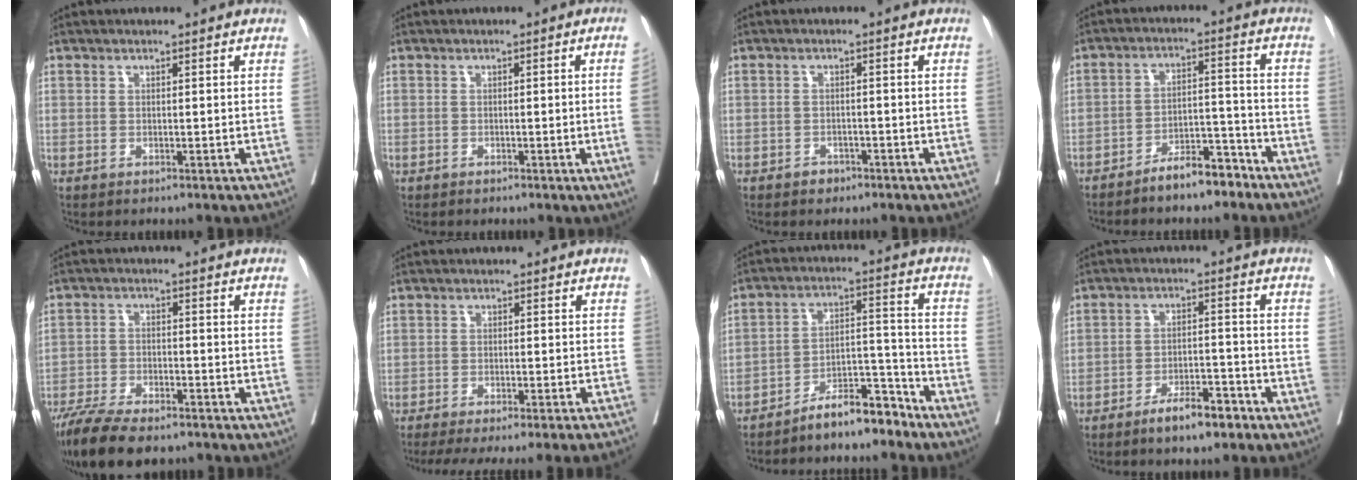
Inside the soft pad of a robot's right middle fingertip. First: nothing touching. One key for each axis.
{"total": 3.4, "fx": -0.7, "fy": -1.2, "fz": 3.0, "tx": -0.039, "ty": -0.003, "tz": -0.009}
{"total": 1.7, "fx": -1.3, "fy": 1.1, "fz": 0.4, "tx": -0.007, "ty": 0.005, "tz": -0.017}
{"total": 6.4, "fx": -5.3, "fy": 1.8, "fz": 3.0, "tx": -0.048, "ty": 0.012, "tz": -0.092}
{"total": 12.7, "fx": -10.3, "fy": 3.4, "fz": 6.6, "tx": -0.110, "ty": -0.018, "tz": -0.167}
{"total": 15.3, "fx": -13.5, "fy": -1.4, "fz": 7.1, "tx": -0.082, "ty": -0.039, "tz": -0.182}
{"total": 8.2, "fx": -7.2, "fy": 1.9, "fz": 3.5, "tx": -0.054, "ty": 0.027, "tz": -0.125}
{"total": 5.9, "fx": -4.4, "fy": 1.5, "fz": 3.6, "tx": -0.058, "ty": 0.003, "tz": -0.072}